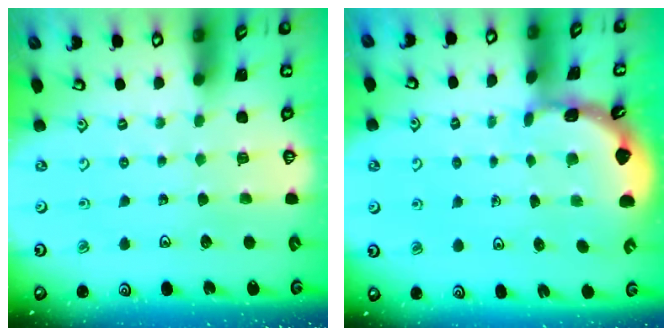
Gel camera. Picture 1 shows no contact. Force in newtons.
{"total": 1.8, "press": 1.8, "slide": 0.1}